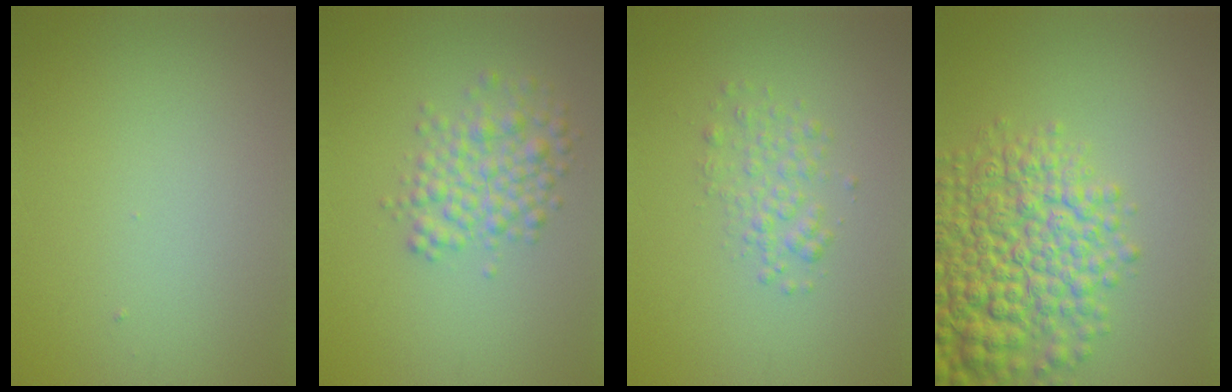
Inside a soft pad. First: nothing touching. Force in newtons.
{"total": 3.8, "press": 3.8, "slide": 0.1}
{"total": 2.1, "press": 2.1, "slide": 0.1}
{"total": 9.2, "press": 9.2, "slide": 0.4}